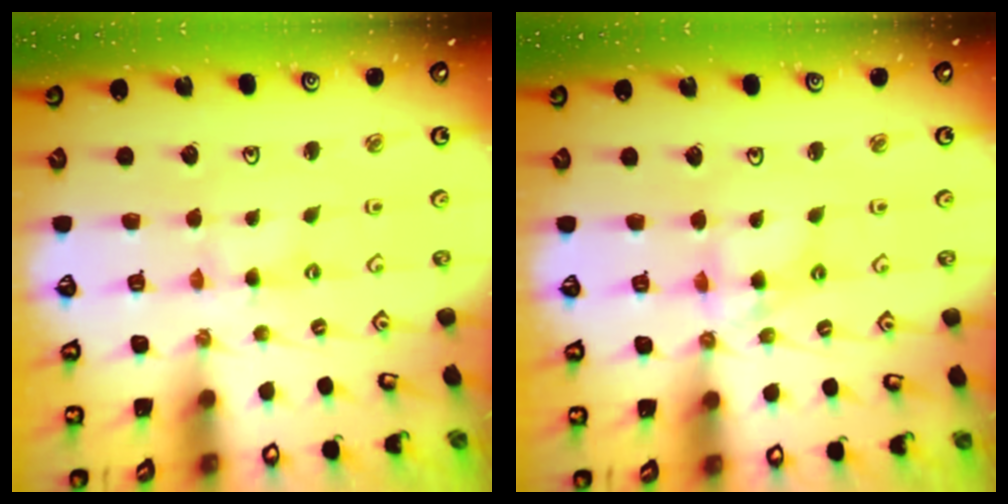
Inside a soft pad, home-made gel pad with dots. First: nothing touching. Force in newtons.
{"total": 6.6, "press": 6.6, "slide": 0.6}